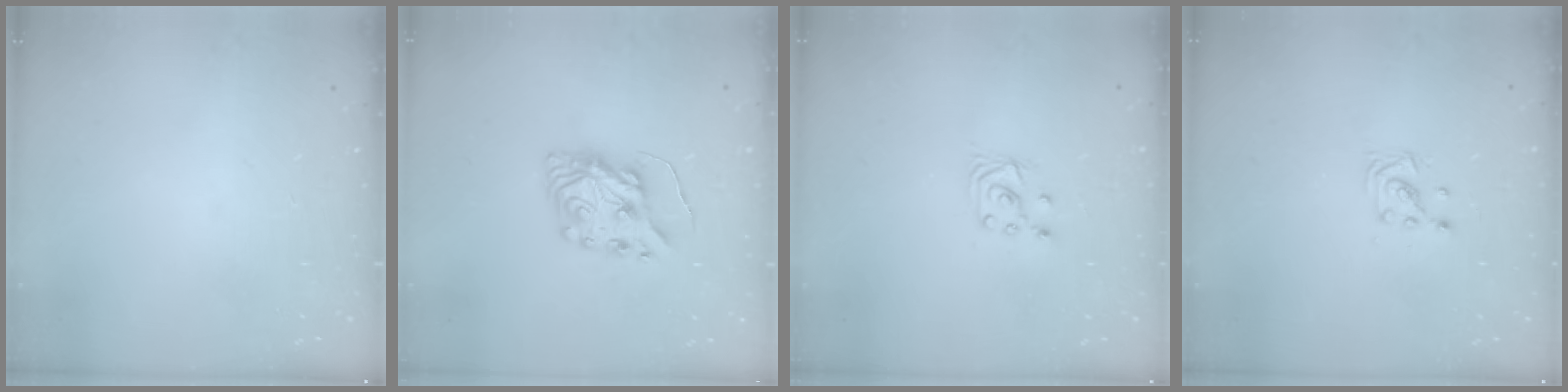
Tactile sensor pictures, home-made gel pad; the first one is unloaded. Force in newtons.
{"total": 8.8, "press": 8.8, "slide": 1.0}
{"total": 3.0, "press": 3.0, "slide": 0.3}
{"total": 2.9, "press": 2.9, "slide": 0.3}